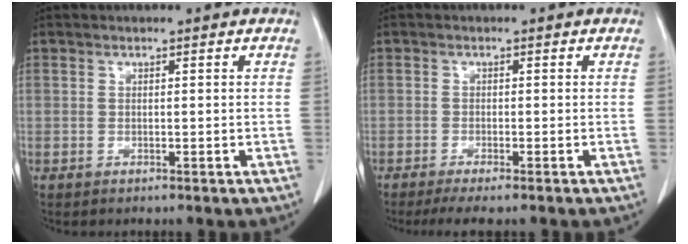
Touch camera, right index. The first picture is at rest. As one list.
[{"total": 4.5, "force": [-3.6, 0.2, 2.6], "torque": [-0.037, -0.009, -0.057]}]